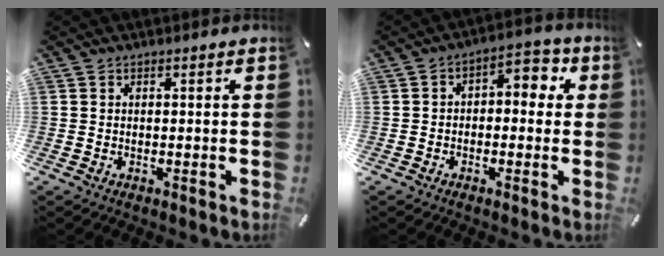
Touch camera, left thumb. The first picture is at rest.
{"total": 5.4, "force": [0.2, 3.7, 3.9], "torque": [-0.054, 0.001, -0.006]}